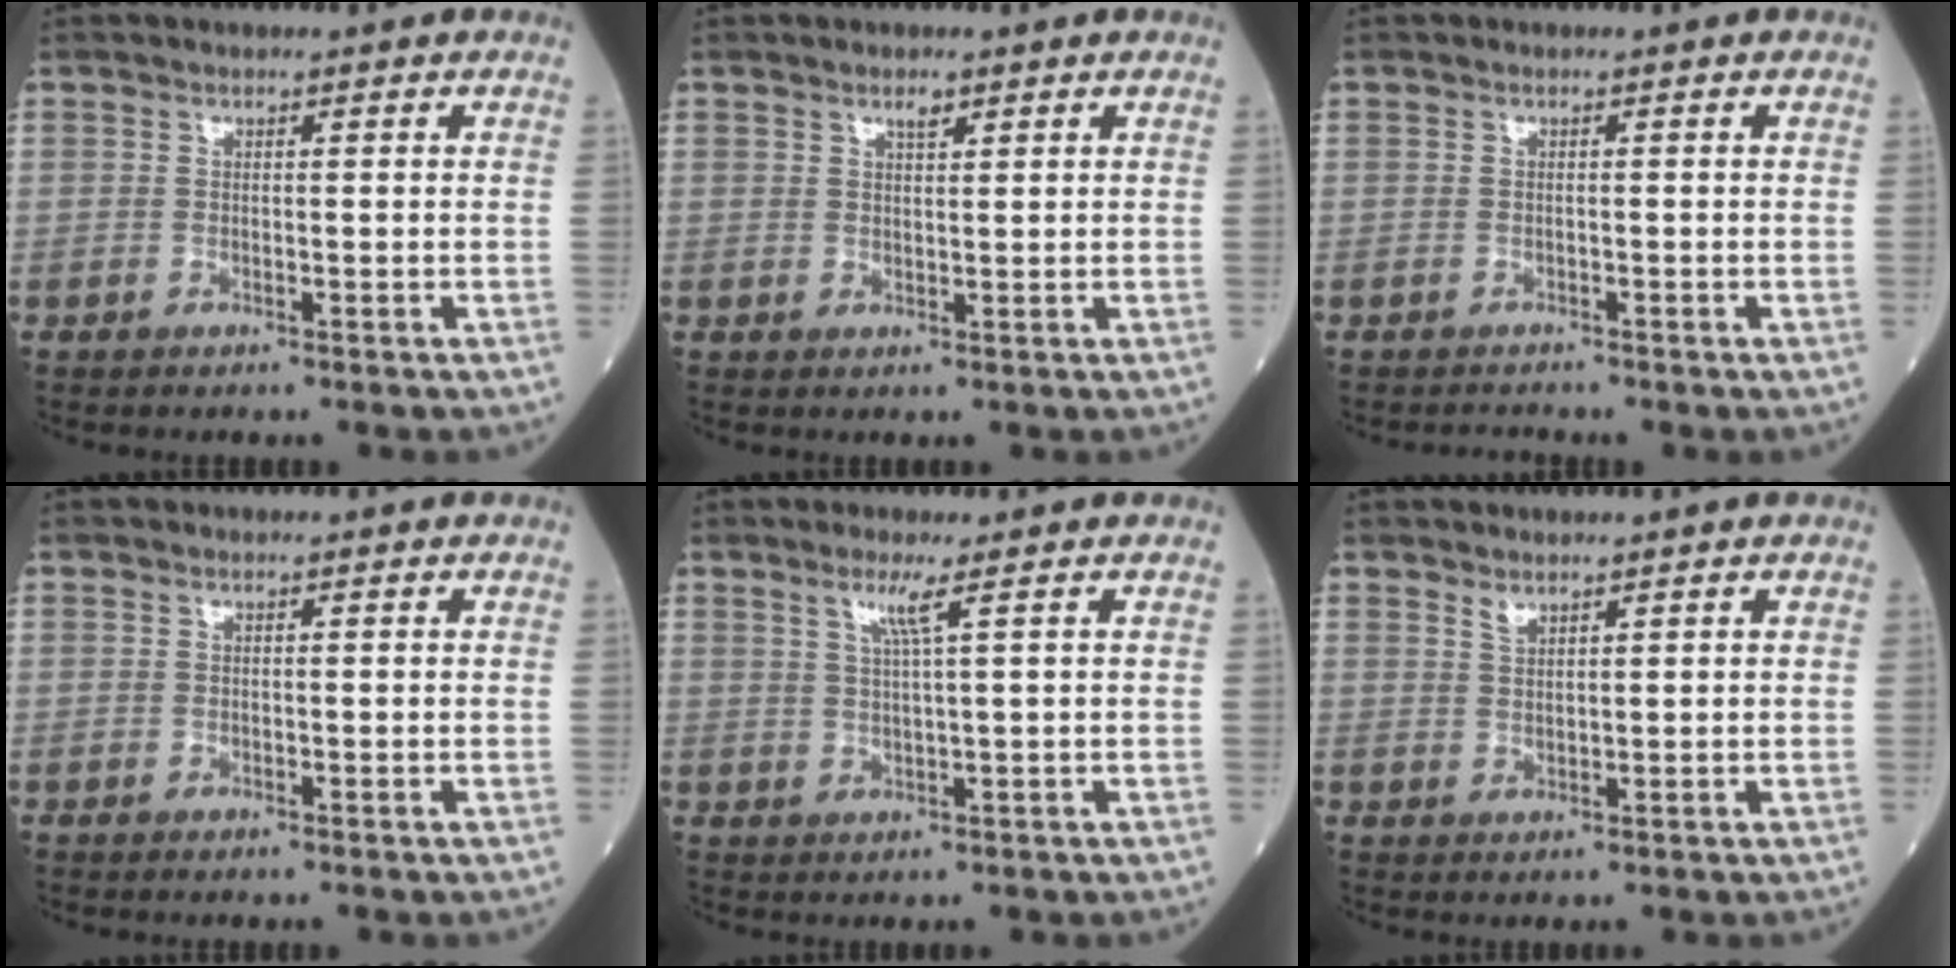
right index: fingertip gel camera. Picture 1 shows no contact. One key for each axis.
{"total": 1.4, "fx": 1.0, "fy": 0.5, "fz": 1.0, "tx": -0.017, "ty": -0.001, "tz": 0.017}
{"total": 0.9, "fx": -0.9, "fy": -0.2, "fz": -0.2, "tx": 0.001, "ty": -0.007, "tz": -0.013}
{"total": 0.0}
{"total": 3.0, "fx": 1.5, "fy": -0.7, "fz": 2.5, "tx": -0.054, "ty": -0.002, "tz": 0.032}
{"total": 1.3, "fx": 1.2, "fy": 0.3, "fz": 0.5, "tx": -0.011, "ty": -0.004, "tz": 0.024}